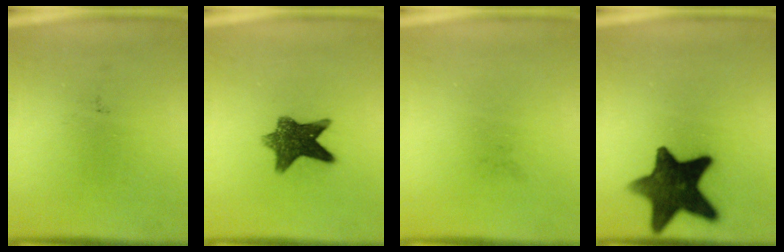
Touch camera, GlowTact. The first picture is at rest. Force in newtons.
{"total": 9.5}
{"total": 0.0}
{"total": 14.5}